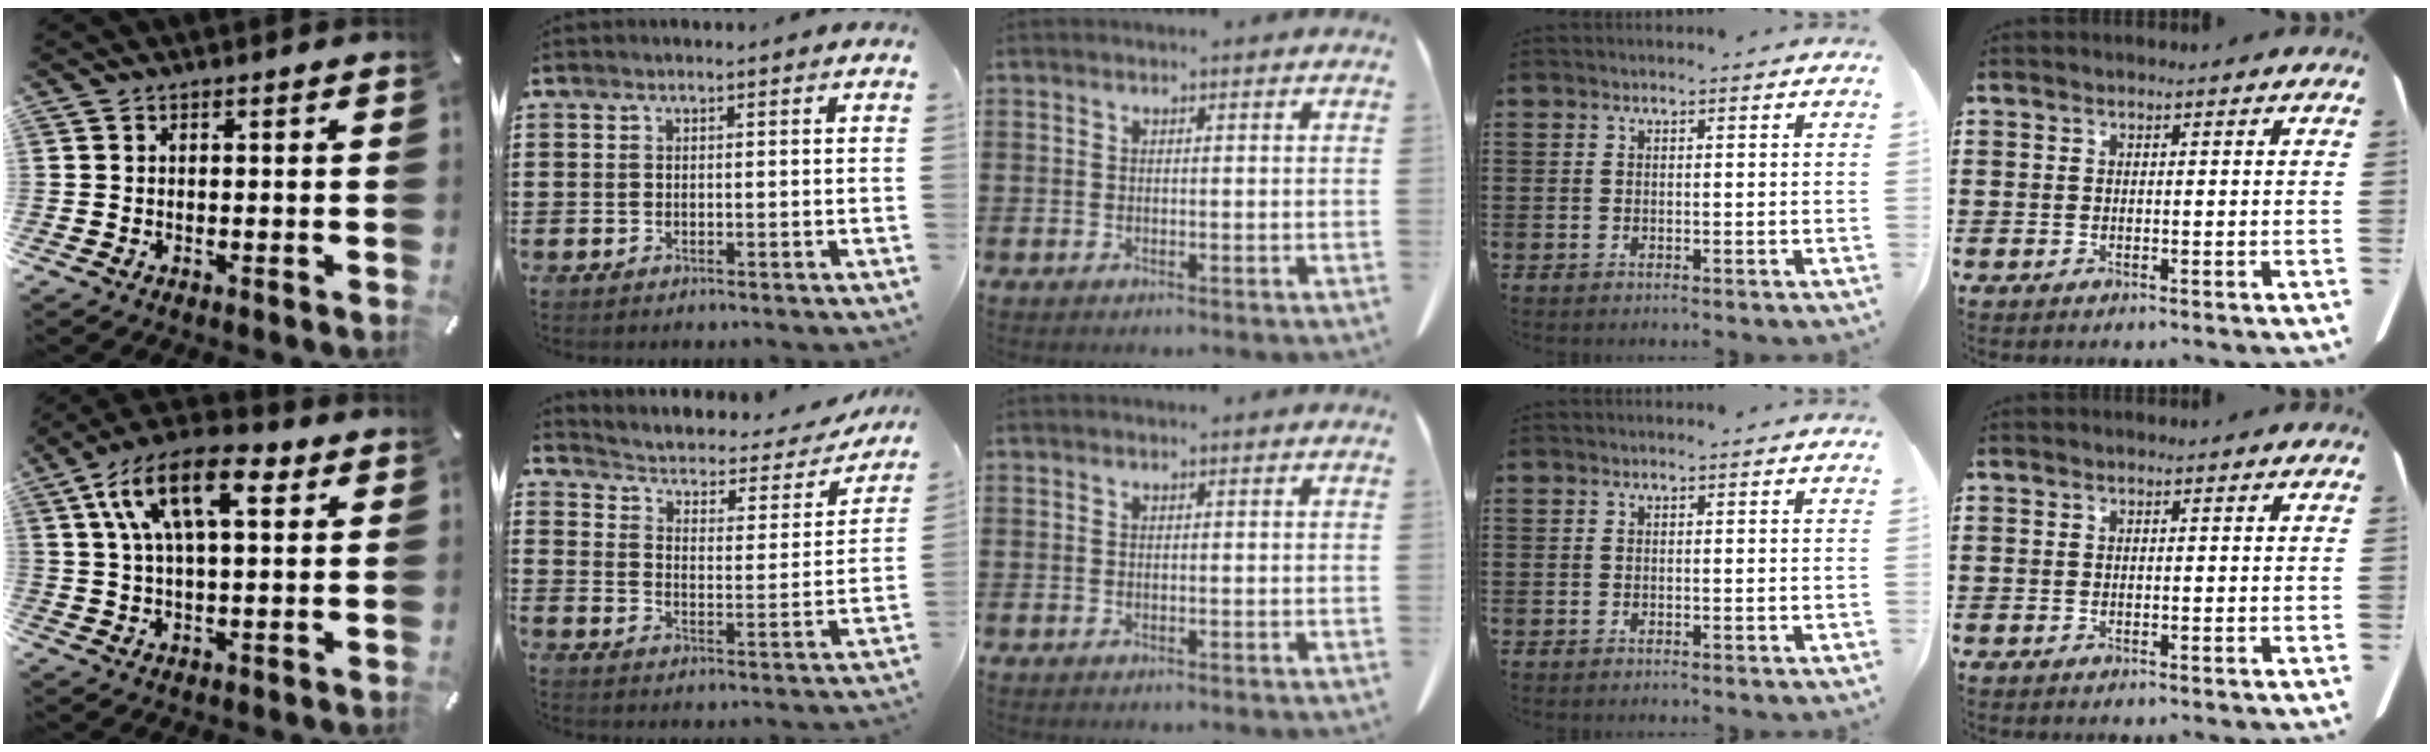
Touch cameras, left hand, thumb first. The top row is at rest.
{"thumb": {"total": 15.2, "force": [5.9, 7.1, 12.1], "torque": [-0.232, -0.003, 0.099]}, "index": {"total": 2.1, "force": [1.4, 1.2, 1.1], "torque": [-0.035, -0.020, 0.012]}}